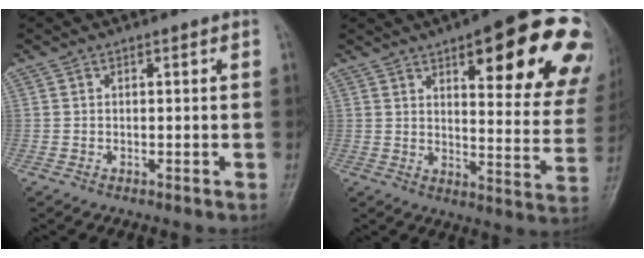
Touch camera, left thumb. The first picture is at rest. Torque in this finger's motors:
{"motor_torque": [1.11, 0.73, 1.71, -1.07, 0.10]}